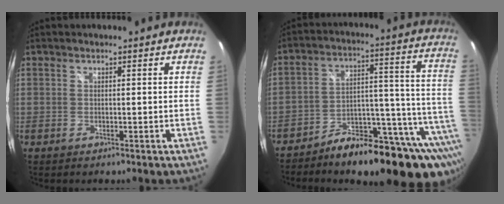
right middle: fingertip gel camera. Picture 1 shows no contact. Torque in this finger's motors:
{"motor_torque": [1.11, -1.03, 0.81, 0.07]}